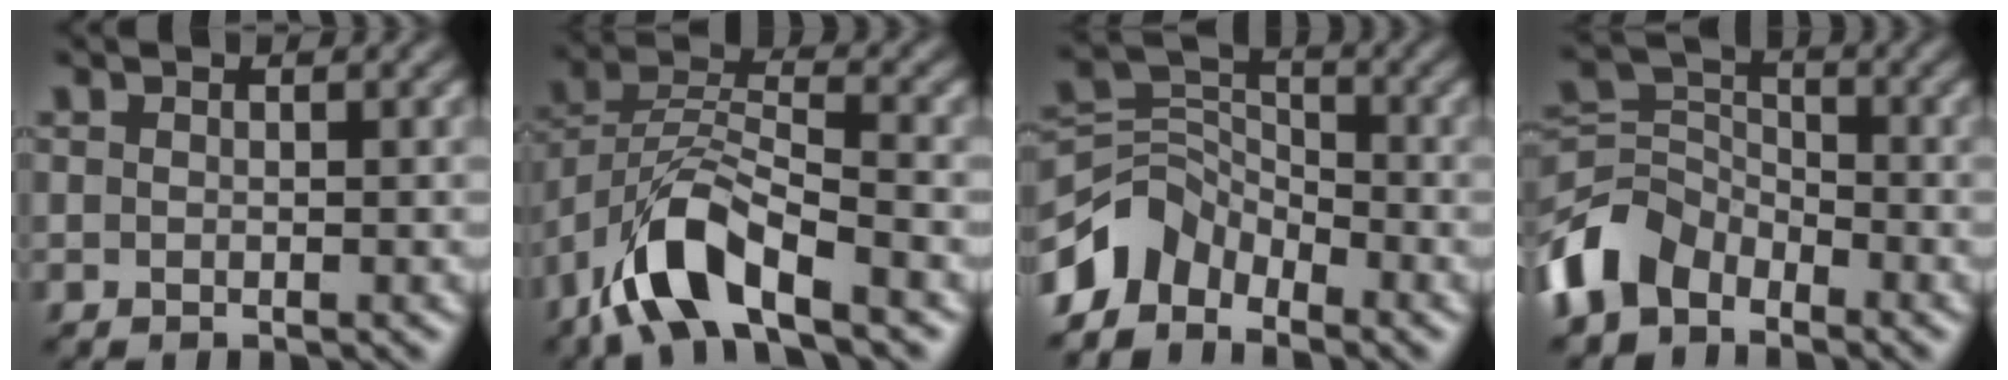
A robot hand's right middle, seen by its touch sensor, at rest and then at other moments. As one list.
[{"total": 8.2, "force": [-5.1, 2.8, 5.7], "torque": [-0.108, 0.008, -0.103]}, {"total": 4.4, "force": [-3.4, 2.6, 1.1], "torque": [-0.023, 0.006, -0.078]}, {"total": 5.9, "force": [-3.7, 3.8, 2.6], "torque": [-0.059, 0.003, -0.088]}]